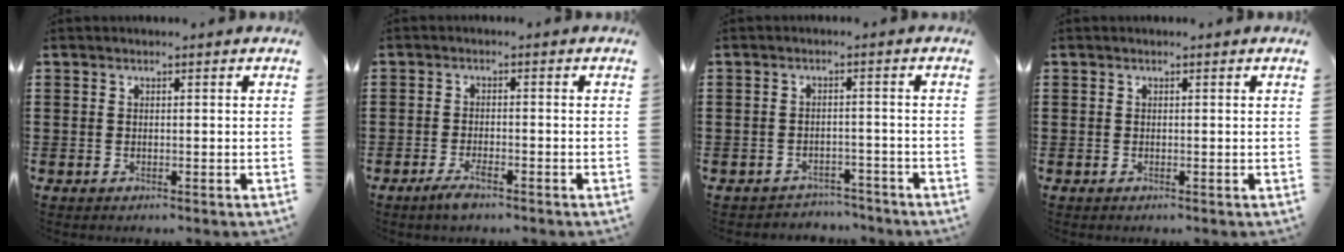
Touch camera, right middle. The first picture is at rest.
{"total": 2.6, "force": [-1.7, 0.5, 1.9], "torque": [-0.039, 0.000, -0.034]}
{"total": 2.7, "force": [-2.6, 0.5, -0.2], "torque": [-0.004, 0.002, -0.060]}
{"total": 0.0}